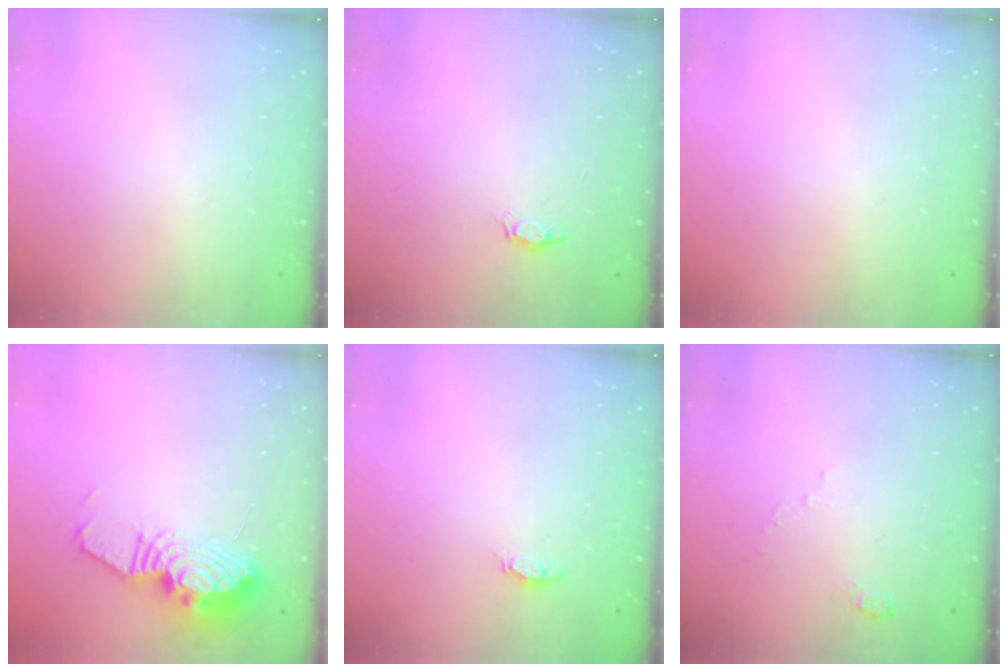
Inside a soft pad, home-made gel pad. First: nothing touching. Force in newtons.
{"total": 2.9, "press": 2.9, "slide": 0.4}
{"total": 0.0}
{"total": 14.0, "press": 13.9, "slide": 1.4}
{"total": 1.2, "press": 1.1, "slide": 0.4}
{"total": 4.4, "press": 4.3, "slide": 1.0}